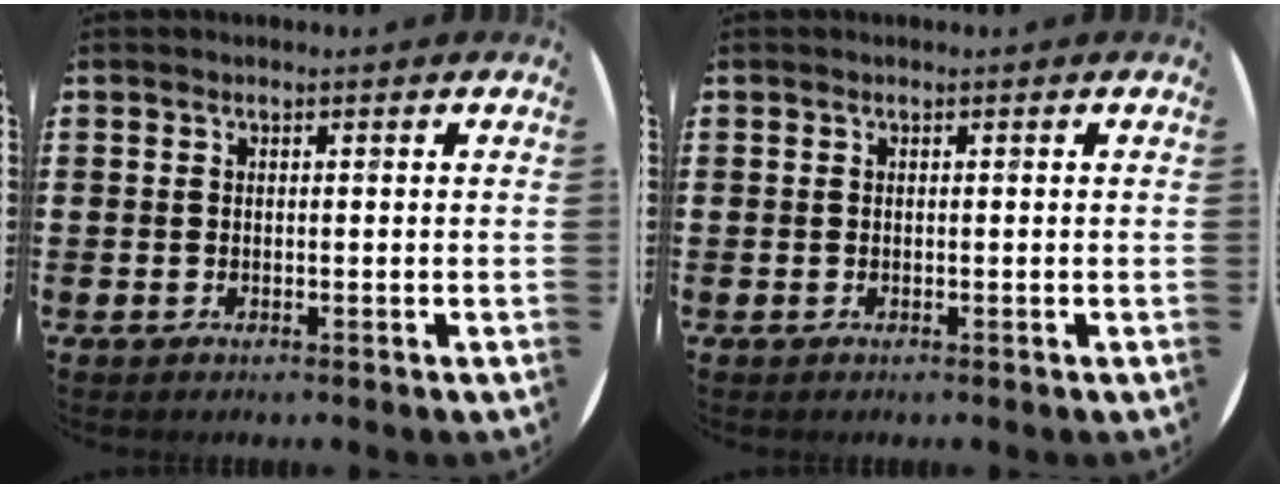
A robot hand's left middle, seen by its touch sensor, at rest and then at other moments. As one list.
[{"total": 0.0}]